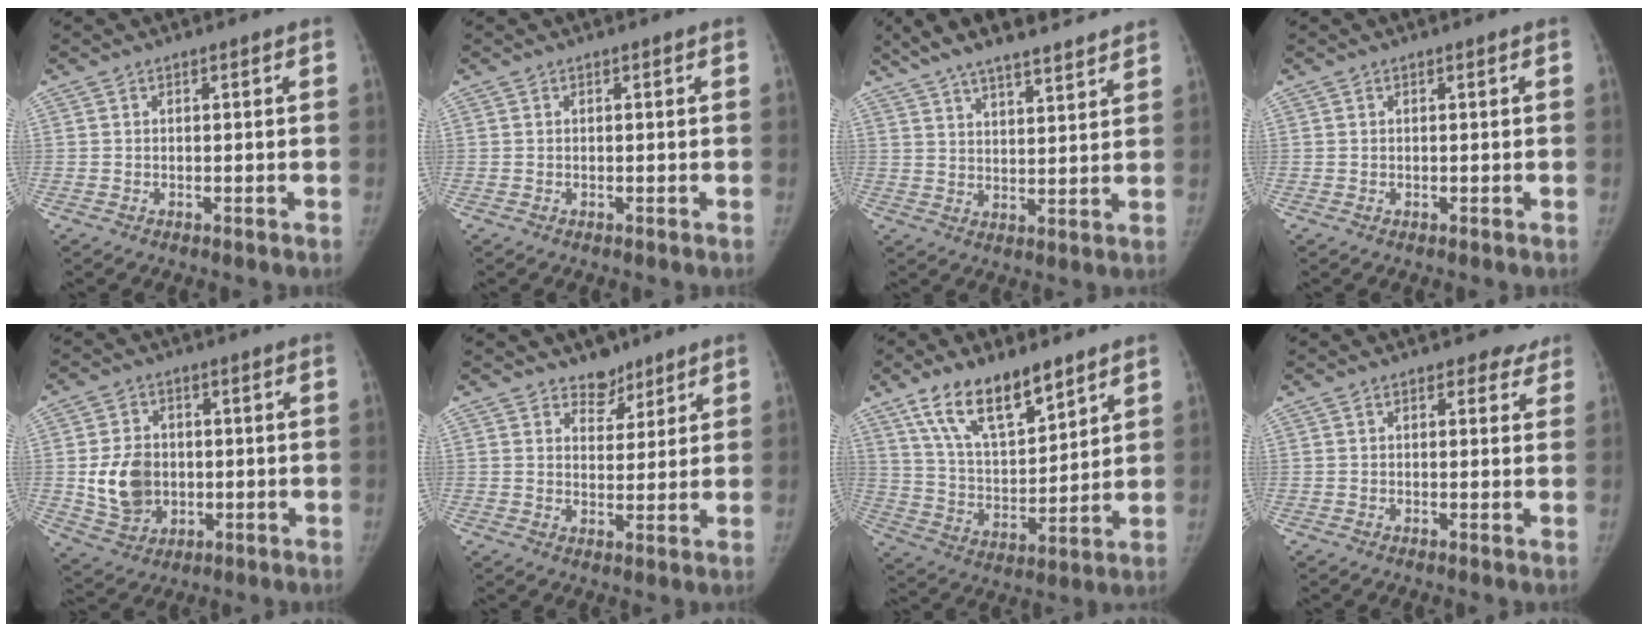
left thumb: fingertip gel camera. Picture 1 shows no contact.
{"total": 0.0}
{"total": 17.1, "force": [13.6, 4.2, 9.4], "torque": [-0.143, -0.016, 0.213]}
{"total": 0.0}
{"total": 10.2, "force": [-0.3, 8.1, 6.1], "torque": [-0.086, -0.005, 0.006]}
{"total": 5.0, "force": [3.8, 2.9, 1.2], "torque": [0.011, -0.028, 0.061]}
{"total": 15.7, "force": [10.4, 6.4, 9.7], "torque": [-0.139, -0.055, 0.198]}
{"total": 4.0, "force": [2.8, 2.2, 1.9], "torque": [0.004, -0.007, 0.031]}